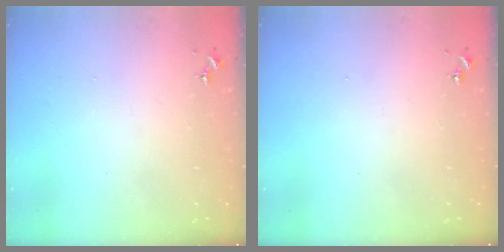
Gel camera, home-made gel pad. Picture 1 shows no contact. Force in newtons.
{"total": 0.0}